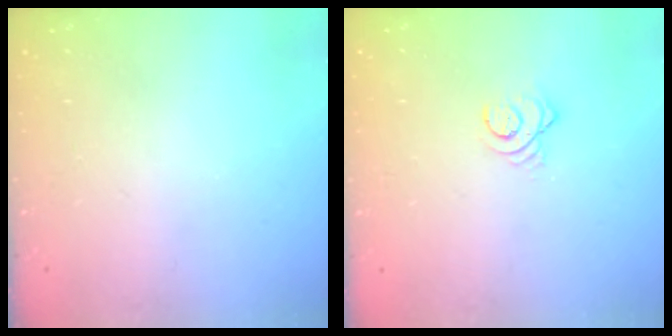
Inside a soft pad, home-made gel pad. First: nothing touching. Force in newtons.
{"total": 3.2, "press": 3.2, "slide": 0.1}